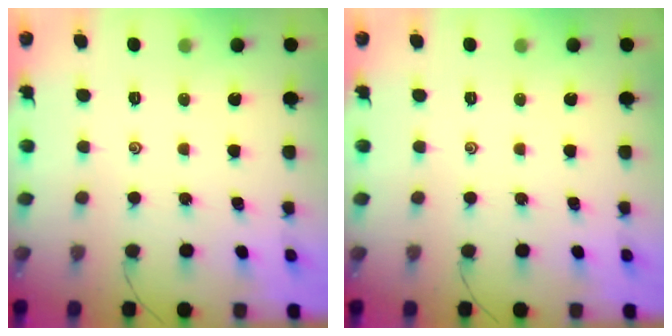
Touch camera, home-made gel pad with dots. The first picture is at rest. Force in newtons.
{"total": 0.0}